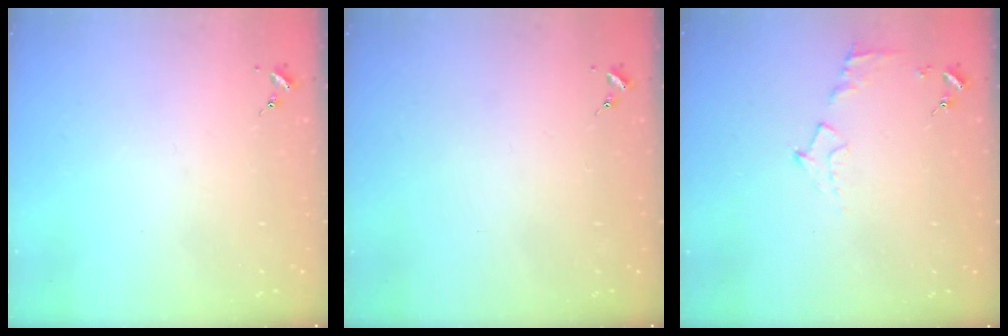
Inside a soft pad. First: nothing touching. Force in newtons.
{"total": 0.0}
{"total": 7.0, "press": 7.0, "slide": 0.7}